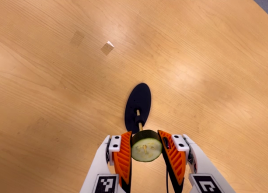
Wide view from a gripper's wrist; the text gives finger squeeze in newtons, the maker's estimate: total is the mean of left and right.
{"total": 12.9, "left": 12.6, "right": 13.2}